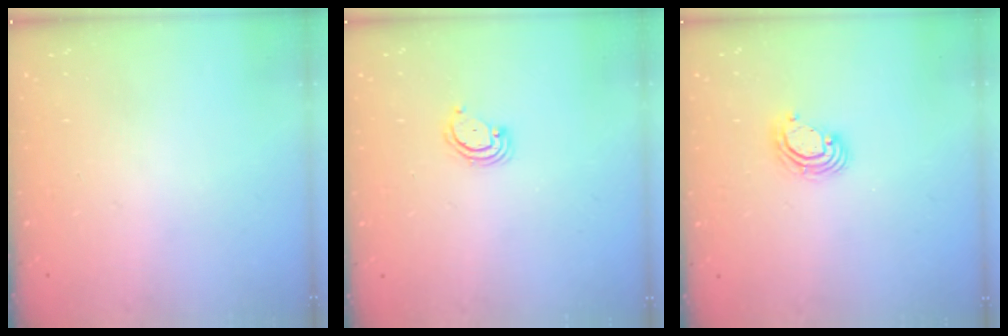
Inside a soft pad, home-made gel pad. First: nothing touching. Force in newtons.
{"total": 2.9, "press": 2.9, "slide": 0.3}
{"total": 6.1, "press": 6.1, "slide": 0.5}